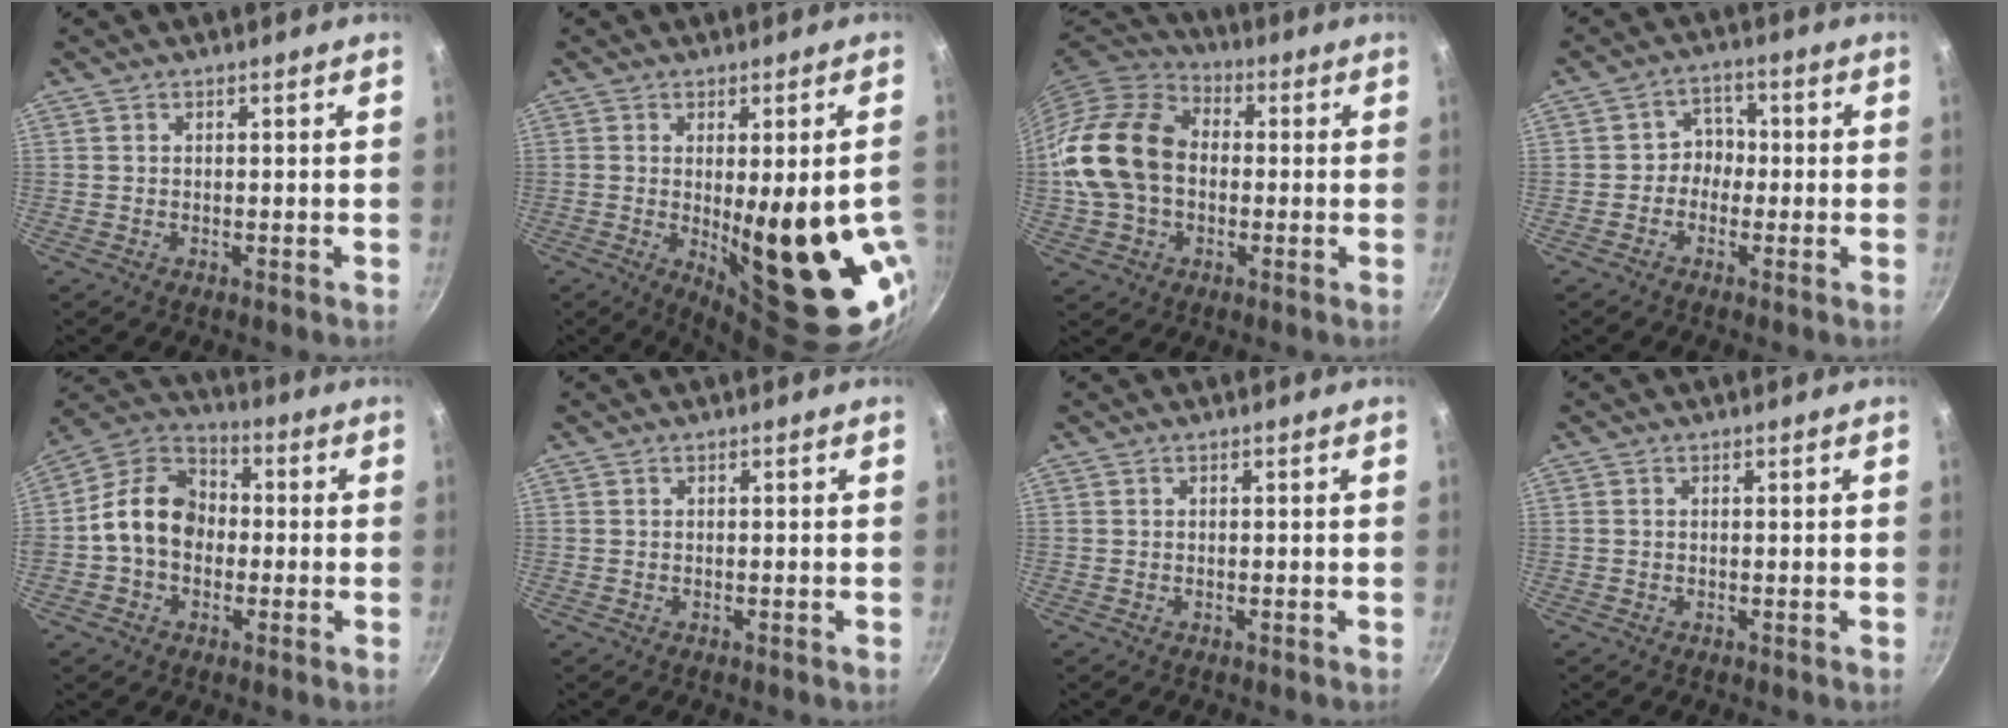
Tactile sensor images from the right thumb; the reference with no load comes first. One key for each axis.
{"total": 21.2, "fx": -2.9, "fy": 6.9, "fz": 19.8, "tx": -0.239, "ty": -0.033, "tz": -0.013}
{"total": 17.5, "fx": -0.3, "fy": 13.0, "fz": 11.8, "tx": -0.207, "ty": 0.031, "tz": -0.015}
{"total": 4.2, "fx": -1.1, "fy": 3.7, "fz": 1.7, "tx": 0.009, "ty": 0.019, "tz": -0.028}
{"total": 12.9, "fx": -0.9, "fy": 10.1, "fz": 8.0, "tx": -0.100, "ty": 0.035, "tz": -0.037}
{"total": 0.0}
{"total": 0.0}
{"total": 0.0}